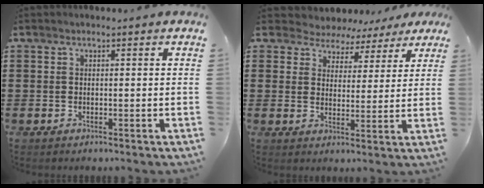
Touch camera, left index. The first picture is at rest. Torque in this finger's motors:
{"motor_torque": [2.14, 0.00, 0.57, -0.02]}